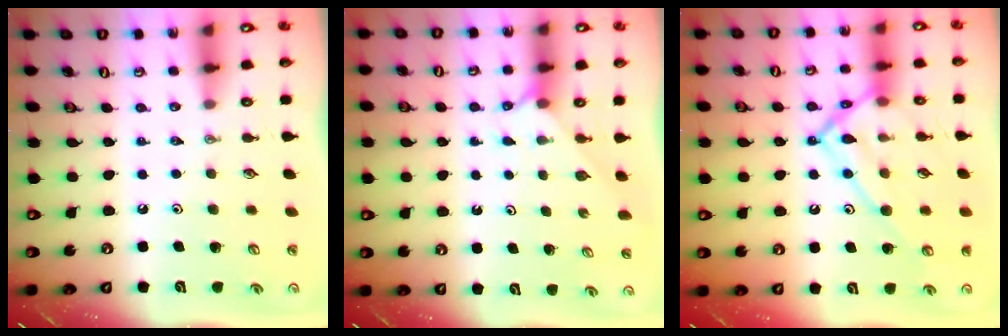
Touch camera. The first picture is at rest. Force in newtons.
{"total": 2.1, "press": 2.1, "slide": 0.3}
{"total": 17.0, "press": 16.9, "slide": 1.5}